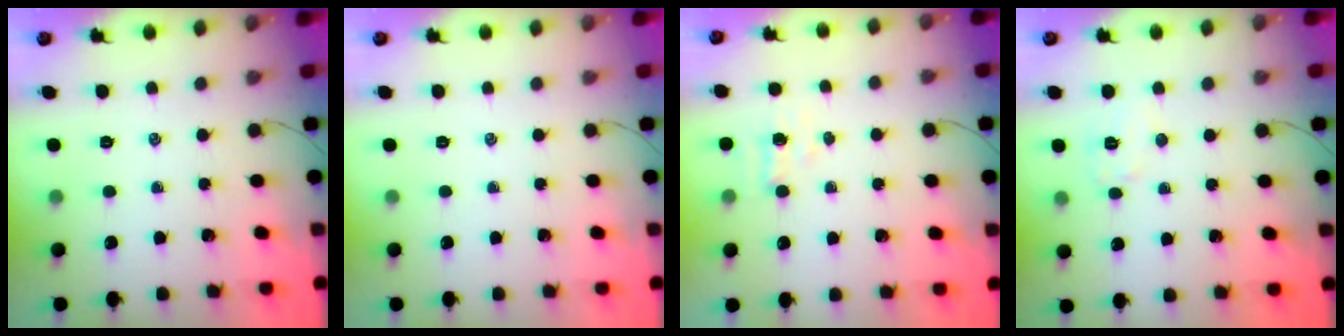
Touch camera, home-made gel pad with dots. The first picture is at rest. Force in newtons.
{"total": 0.0}
{"total": 2.7, "press": 2.6, "slide": 0.7}
{"total": 5.5, "press": 5.5, "slide": 0.8}